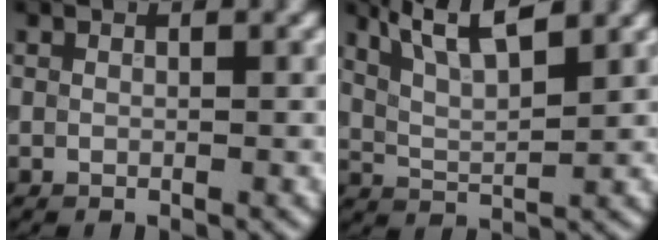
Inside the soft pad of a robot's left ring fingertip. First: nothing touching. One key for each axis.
{"total": 5.3, "fx": 3.5, "fy": 1.3, "fz": 3.7, "tx": -0.070, "ty": 0.012, "tz": 0.063}